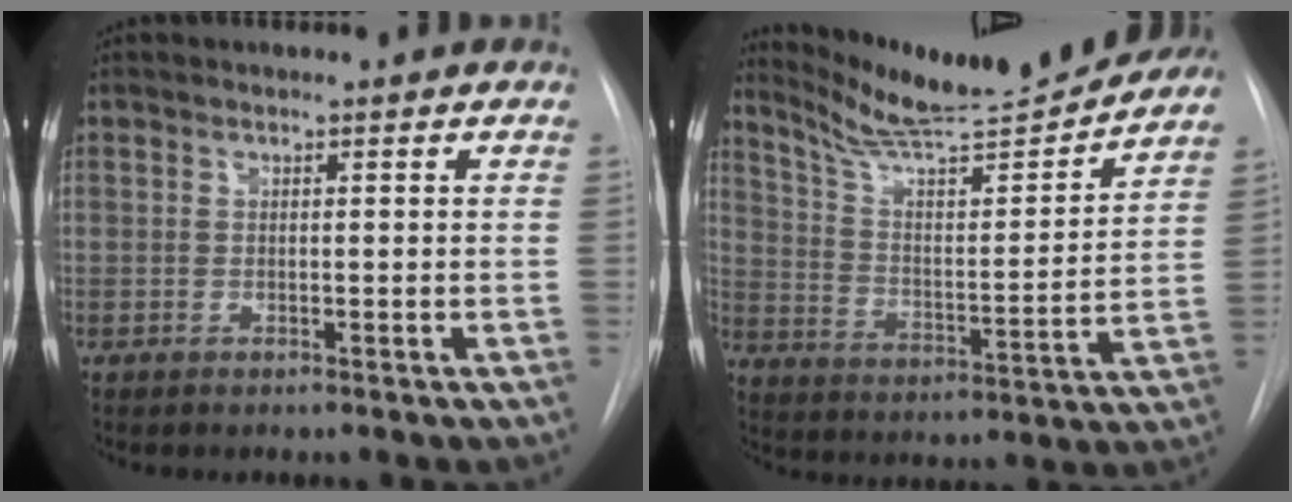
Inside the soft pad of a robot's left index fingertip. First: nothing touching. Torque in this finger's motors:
{"motor_torque": [0.79, -0.97, 0.22, 0.06]}